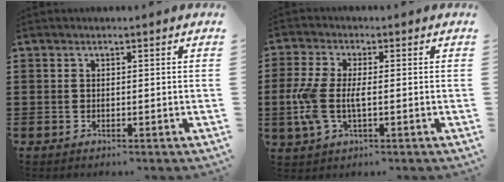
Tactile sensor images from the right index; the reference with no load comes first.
{"total": 6.3, "force": [-0.7, 3.2, 5.4], "torque": [-0.139, -0.007, -0.023]}